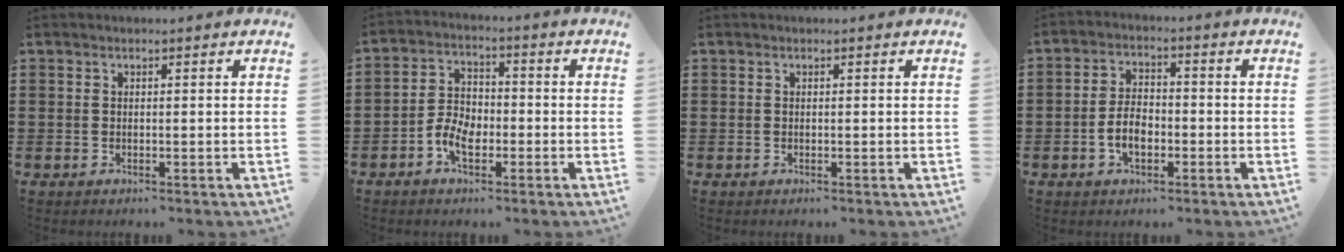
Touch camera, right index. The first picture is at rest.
{"total": 5.0, "force": [-2.4, 2.9, 3.3], "torque": [-0.082, 0.001, -0.050]}
{"total": 0.0}
{"total": 4.9, "force": [-1.6, 2.6, 3.9], "torque": [-0.092, -0.003, -0.035]}